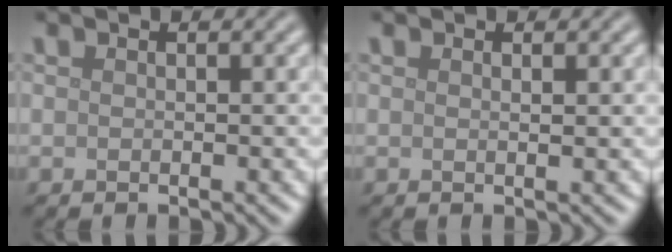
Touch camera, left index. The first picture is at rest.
{"total": 0.6, "force": [0.3, 0.2, 0.5], "torque": [-0.002, 0.001, 0.003]}